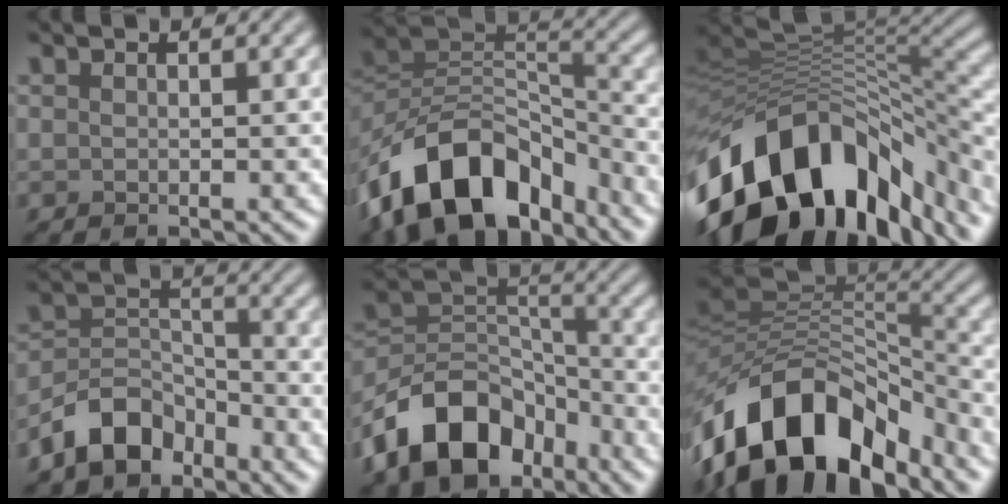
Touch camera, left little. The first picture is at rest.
{"total": 13.4, "force": [-8.5, 7.8, 6.9], "torque": [-0.125, 0.018, -0.166]}
{"total": 15.6, "force": [-7.8, 8.8, 10.2], "torque": [-0.195, 0.016, -0.130]}
{"total": 6.1, "force": [-4.3, 3.4, 2.6], "torque": [-0.043, 0.003, -0.090]}
{"total": 11.0, "force": [-6.7, 6.7, 5.6], "torque": [-0.094, 0.002, -0.137]}
{"total": 12.6, "force": [-7.4, 7.3, 7.2], "torque": [-0.121, 0.015, -0.135]}